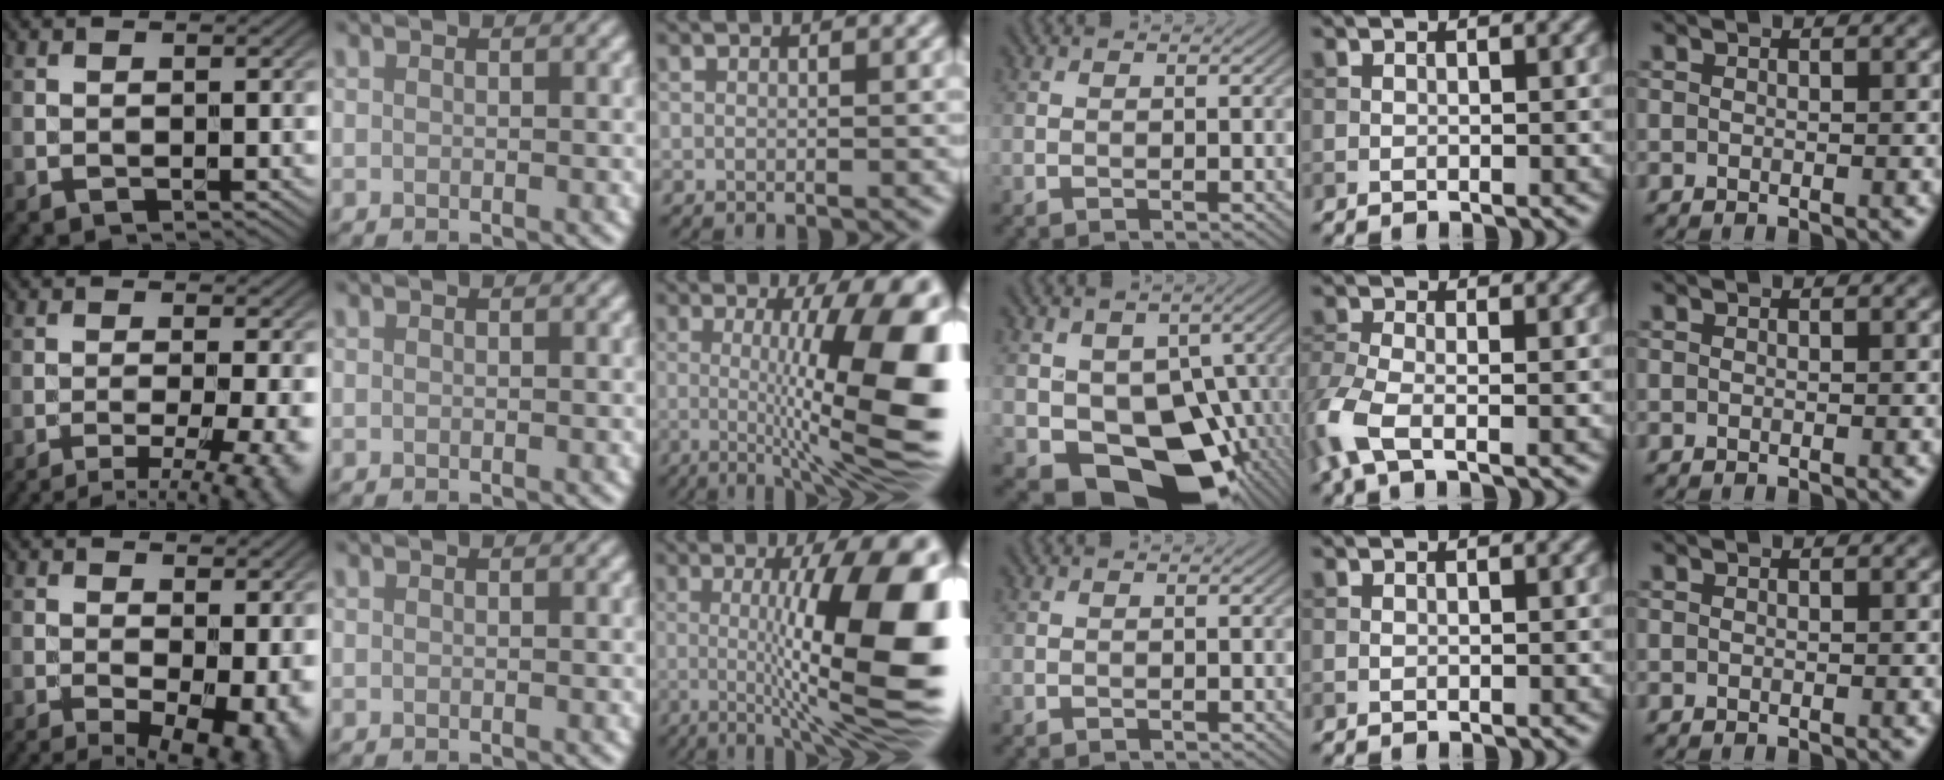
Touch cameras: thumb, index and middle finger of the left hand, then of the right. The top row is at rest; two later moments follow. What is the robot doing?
{"motion": "unscrew", "object": "dispenser bottle"}